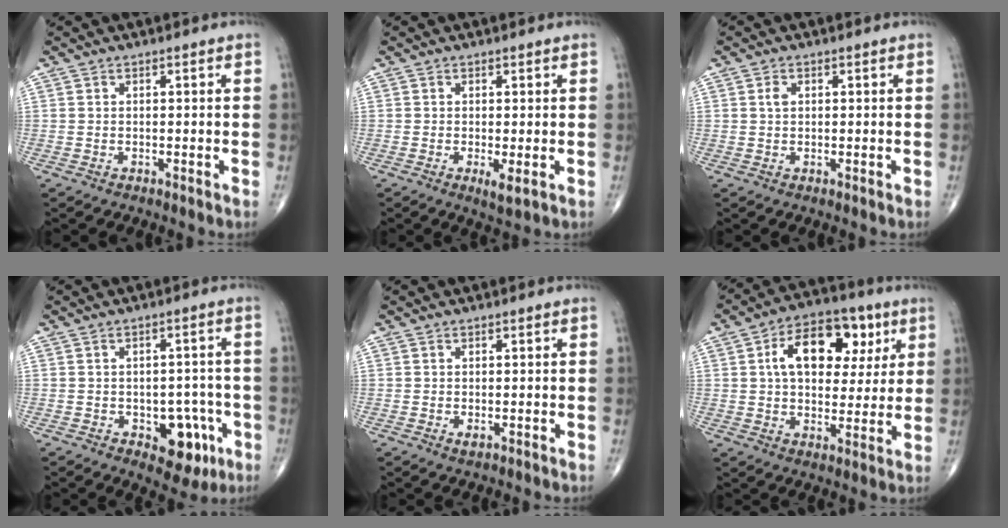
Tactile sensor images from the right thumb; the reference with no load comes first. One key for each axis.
{"total": 2.4, "fx": -0.4, "fy": 0.5, "fz": 2.3, "tx": -0.043, "ty": -0.010, "tz": -0.007}
{"total": 1.3, "fx": 0.4, "fy": 0.9, "fz": 0.9, "tx": -0.016, "ty": 0.002, "tz": 0.006}
{"total": 8.7, "fx": -3.3, "fy": 5.3, "fz": 6.1, "tx": -0.036, "ty": 0.019, "tz": -0.035}
{"total": 0.8, "fx": -0.1, "fy": 0.4, "fz": 0.7, "tx": -0.010, "ty": -0.002, "tz": -0.002}
{"total": 16.1, "fx": 5.1, "fy": 9.9, "fz": 11.6, "tx": -0.145, "ty": 0.006, "tz": 0.077}